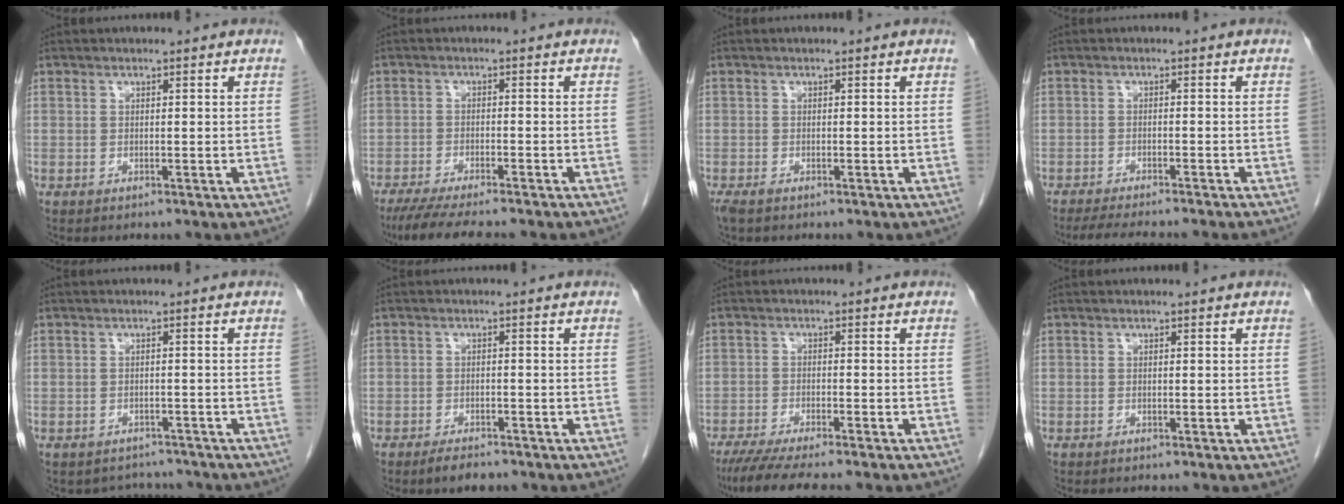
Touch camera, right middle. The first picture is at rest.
{"total": 10.4, "force": [-8.9, 0.7, 5.5], "torque": [-0.076, -0.020, -0.136]}
{"total": 1.4, "force": [-1.1, 0.4, 0.9], "torque": [-0.022, -0.006, -0.019]}
{"total": 8.4, "force": [-7.4, 0.0, 3.9], "torque": [-0.046, -0.016, -0.112]}
{"total": 4.3, "force": [-3.9, 1.7, -0.2], "torque": [0.006, 0.011, -0.051]}
{"total": 2.9, "force": [-2.4, 0.9, 1.5], "torque": [-0.031, -0.003, -0.037]}
{"total": 9.1, "force": [-7.7, 0.0, 5.0], "torque": [-0.068, -0.023, -0.122]}
{"total": 0.0}